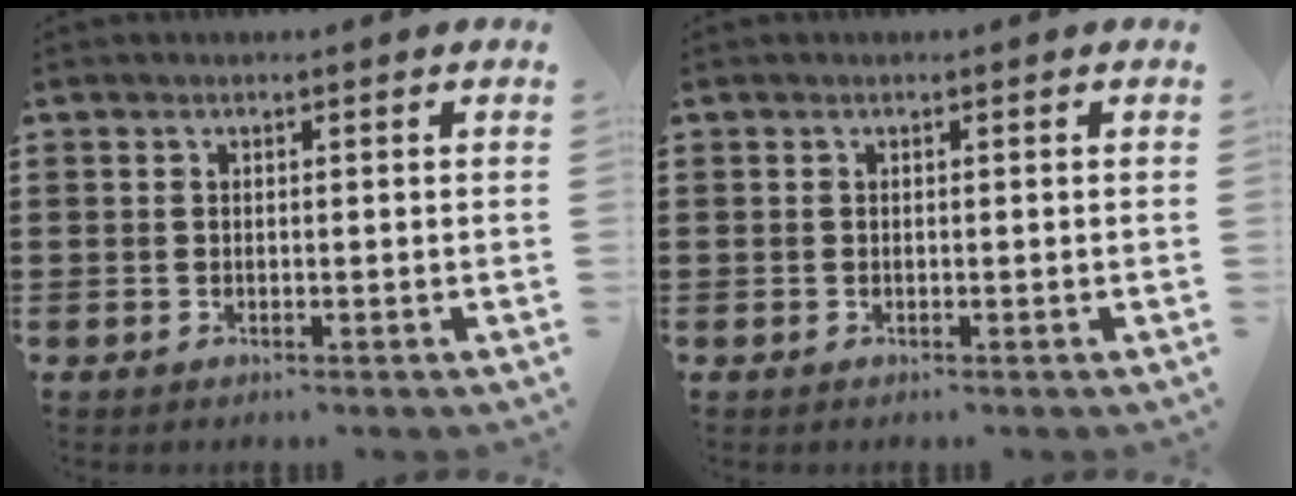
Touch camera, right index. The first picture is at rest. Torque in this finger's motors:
{"motor_torque": [-0.08, 0.02, 0.00, 0.00]}